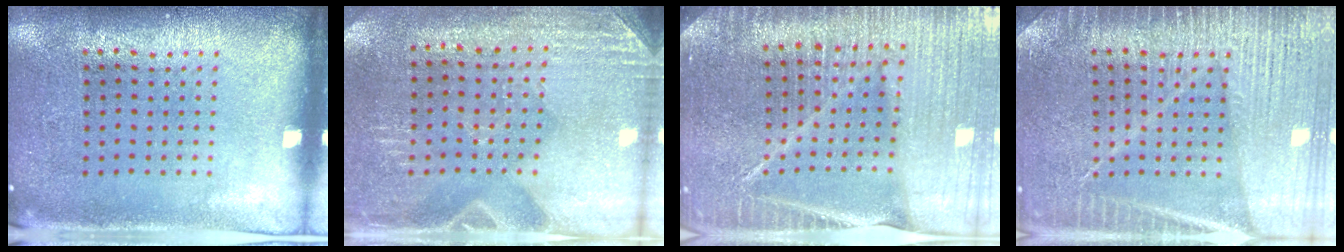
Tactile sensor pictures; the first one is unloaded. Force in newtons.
{"total": 3.0, "press": 2.8, "slide": 1.0}
{"total": 5.3, "press": 4.7, "slide": 2.4}
{"total": 3.9, "press": 3.9, "slide": 0.5}